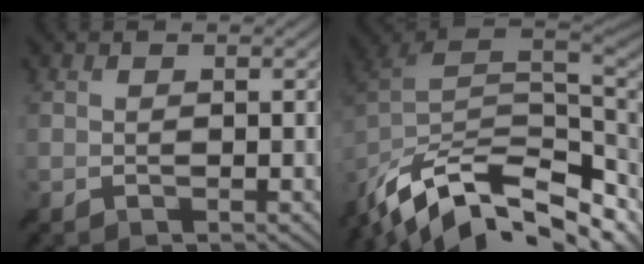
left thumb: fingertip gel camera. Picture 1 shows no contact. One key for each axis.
{"total": 14.7, "fx": -7.0, "fy": 8.0, "fz": 10.2, "tx": -0.228, "ty": -0.019, "tz": -0.112}